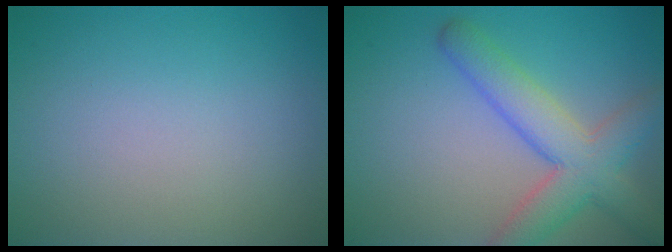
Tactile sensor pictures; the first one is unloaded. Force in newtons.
{"total": 5.9, "press": 5.9, "slide": 0.2}